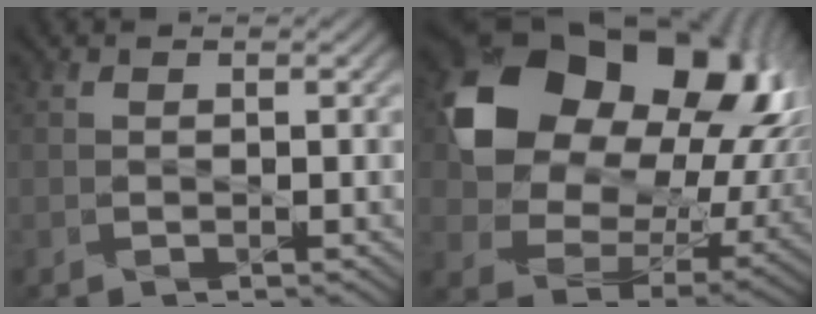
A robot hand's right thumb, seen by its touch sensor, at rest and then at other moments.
{"total": 18.8, "force": [5.6, 13.9, 11.4], "torque": [-0.223, -0.015, 0.133]}